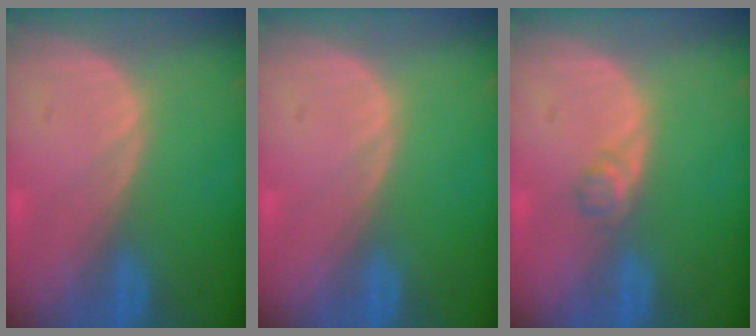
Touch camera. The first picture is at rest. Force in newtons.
{"total": 0.0}
{"total": 1.6, "press": 1.6, "slide": 0.2}